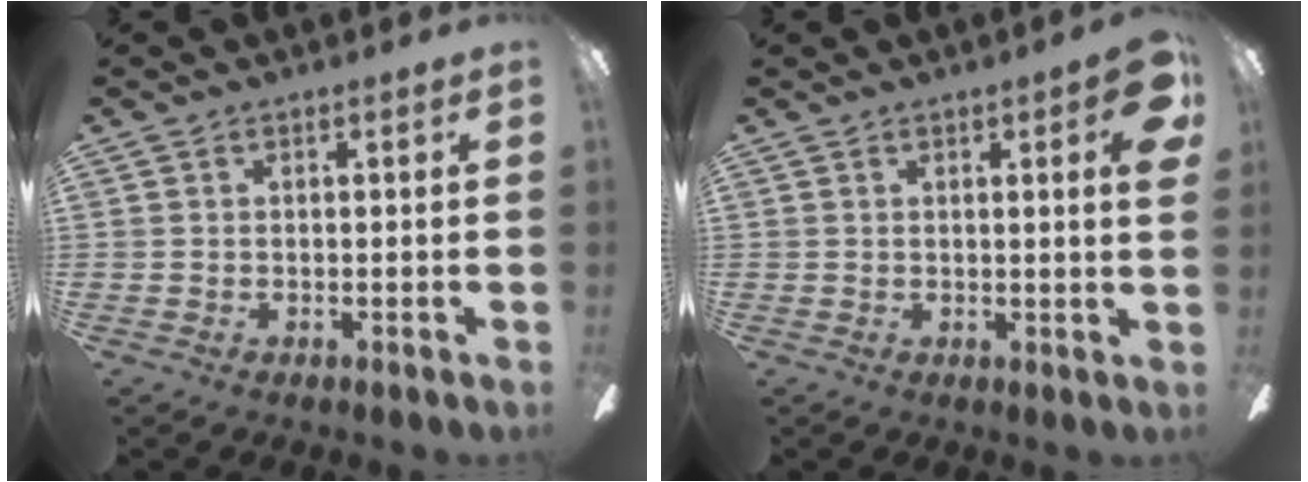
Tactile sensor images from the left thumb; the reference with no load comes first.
{"total": 5.9, "force": [2.4, 1.3, 5.3], "torque": [-0.063, -0.009, 0.032]}